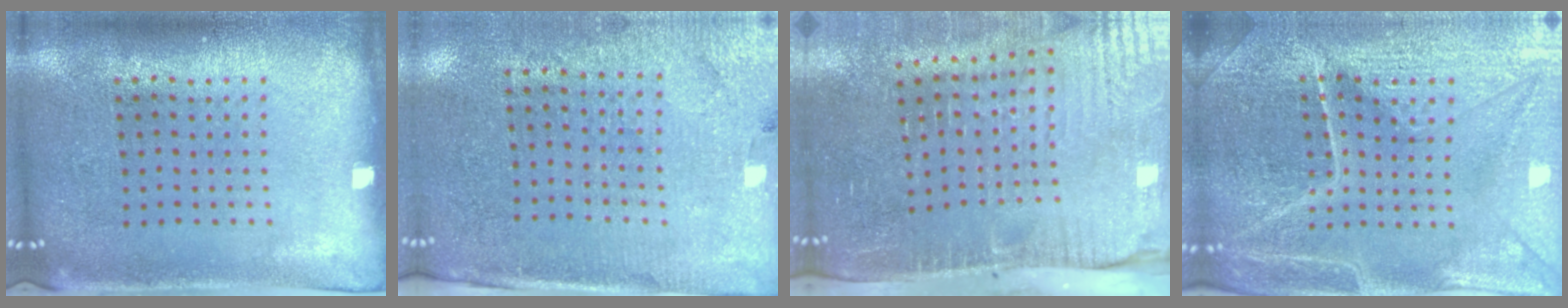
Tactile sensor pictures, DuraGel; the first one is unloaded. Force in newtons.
{"total": 3.1, "press": 2.9, "slide": 1.1}
{"total": 4.8, "press": 4.1, "slide": 2.4}
{"total": 5.1, "press": 4.8, "slide": 1.7}